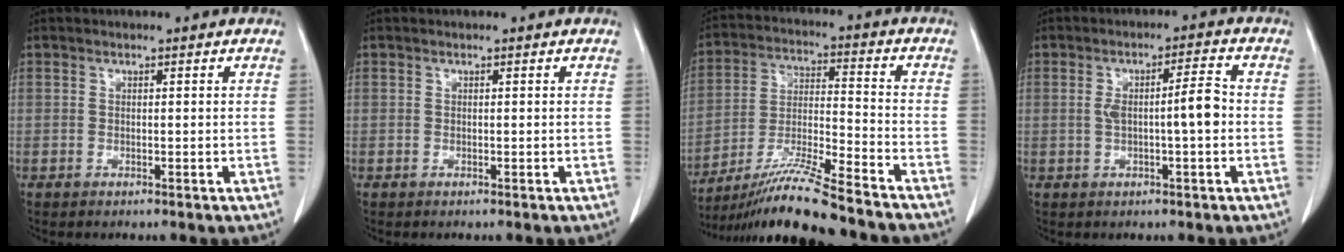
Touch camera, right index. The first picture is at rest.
{"total": 0.0}
{"total": 15.4, "force": [-13.1, -0.5, 7.9], "torque": [-0.149, -0.019, -0.232]}
{"total": 5.6, "force": [-0.4, 0.5, 5.6], "torque": [-0.097, 0.015, -0.003]}